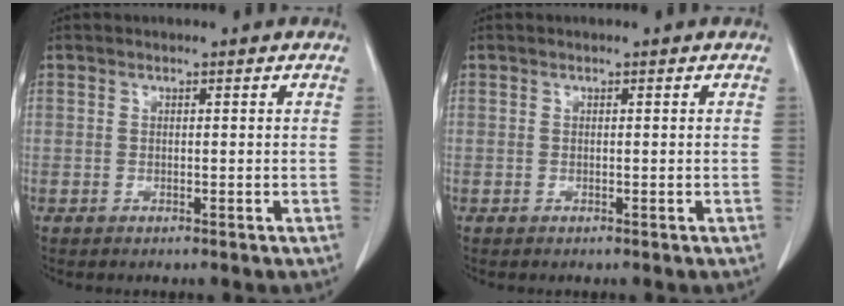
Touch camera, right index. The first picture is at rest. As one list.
[{"total": 0.0}]